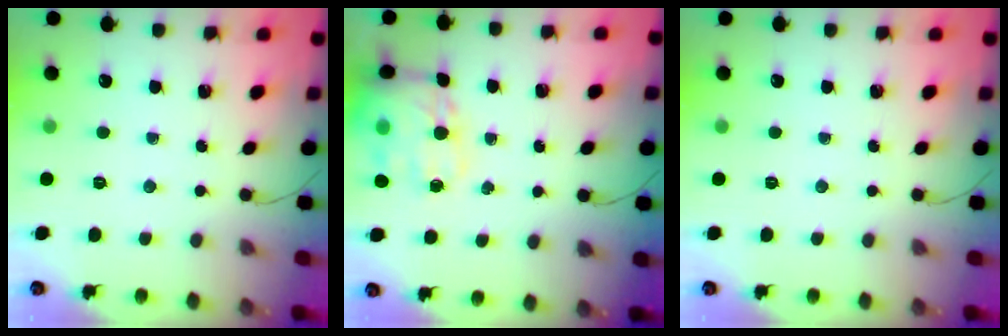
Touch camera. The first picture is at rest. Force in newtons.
{"total": 17.8, "press": 17.3, "slide": 4.0}
{"total": 0.0}